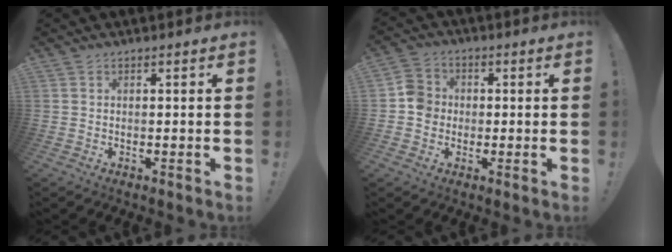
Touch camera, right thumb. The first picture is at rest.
{"total": 7.3, "force": [-1.1, 6.6, 2.9], "torque": [-0.040, 0.022, -0.018]}